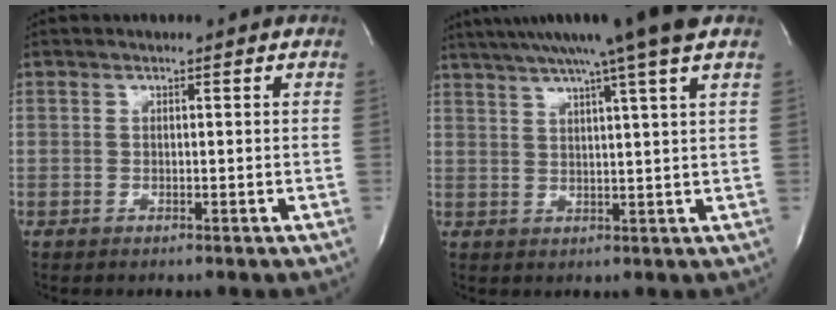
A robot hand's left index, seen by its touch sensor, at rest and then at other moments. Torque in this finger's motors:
{"motor_torque": [0.99, -1.15, 0.50, 0.21]}